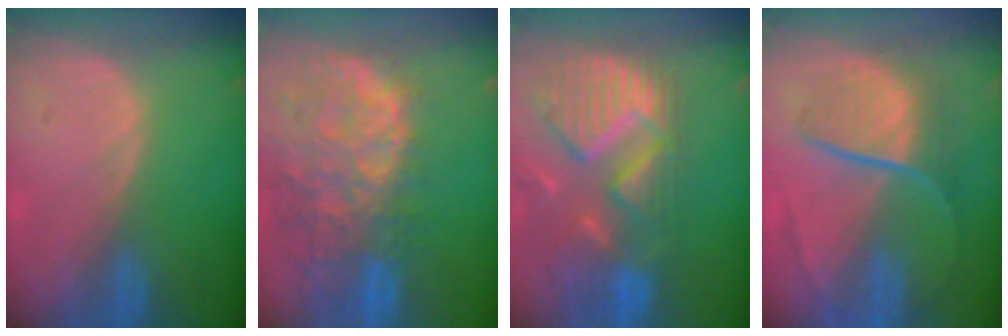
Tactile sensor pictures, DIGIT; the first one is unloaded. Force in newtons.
{"total": 13.7, "press": 11.0, "slide": 8.1}
{"total": 13.3, "press": 11.3, "slide": 7.1}
{"total": 9.0, "press": 7.4, "slide": 5.1}